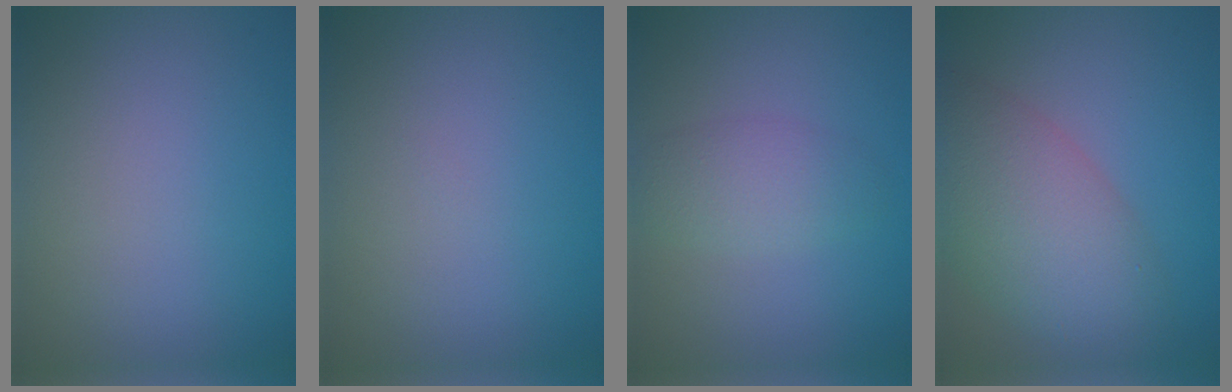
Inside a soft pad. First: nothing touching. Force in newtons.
{"total": 0.0}
{"total": 2.7, "press": 2.7, "slide": 0.1}
{"total": 7.2, "press": 7.2, "slide": 0.3}